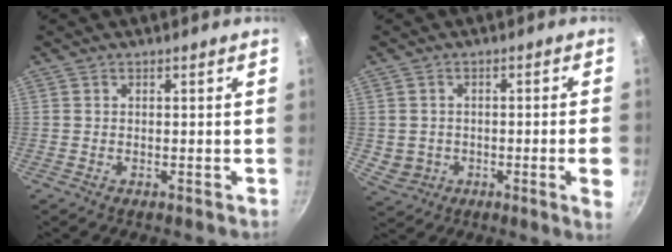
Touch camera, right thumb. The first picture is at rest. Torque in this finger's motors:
{"motor_torque": [3.64, 1.39, 0.86, -1.91, 0.76]}